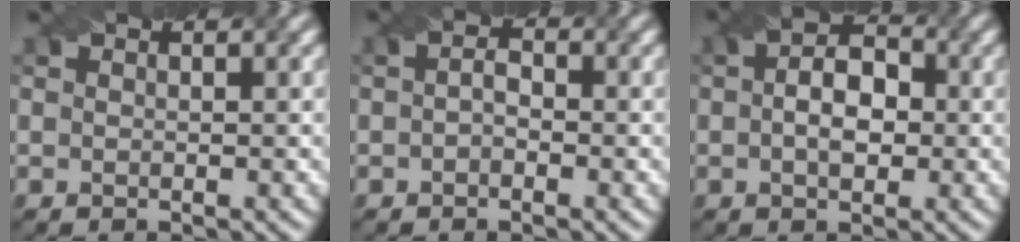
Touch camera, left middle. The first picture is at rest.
{"total": 1.2, "force": [-1.0, 0.6, 0.2], "torque": [0.004, 0.006, -0.008]}
{"total": 4.0, "force": [-0.6, 2.8, 2.9], "torque": [-0.032, 0.011, -0.003]}